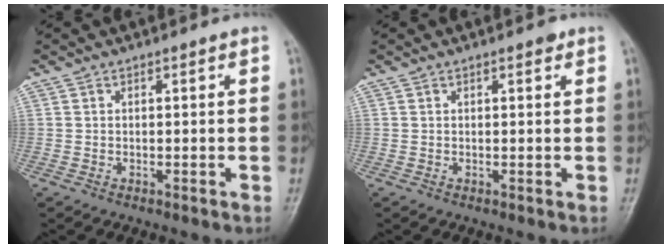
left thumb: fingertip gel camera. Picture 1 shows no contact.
{"total": 1.1, "force": [0.7, 0.5, 0.7], "torque": [-0.005, -0.001, 0.006]}